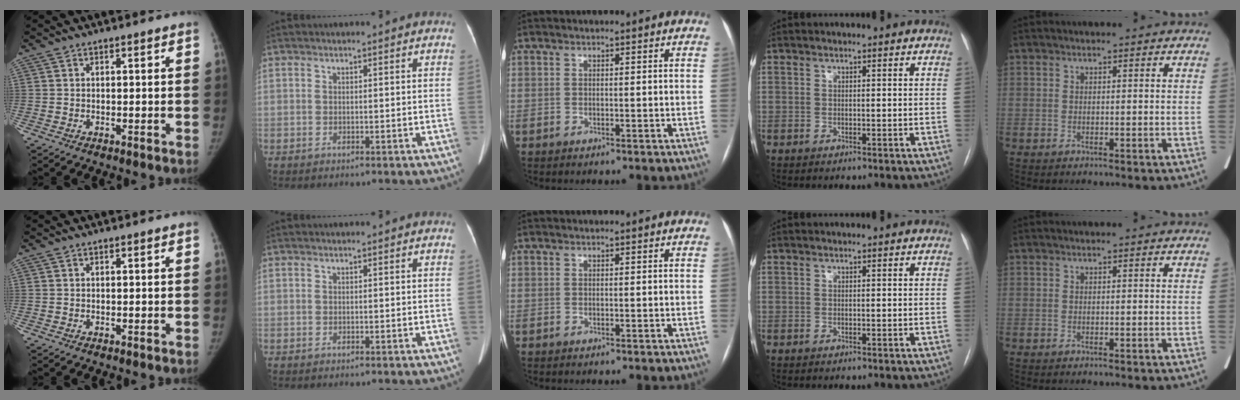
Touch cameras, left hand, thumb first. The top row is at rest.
{}